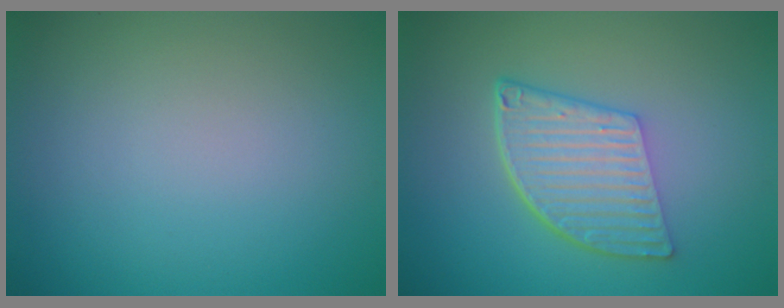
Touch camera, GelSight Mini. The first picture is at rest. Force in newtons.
{"total": 6.1, "press": 4.1, "slide": 4.5}